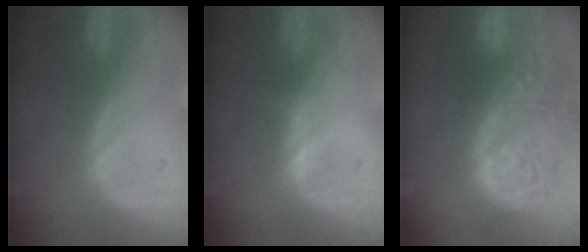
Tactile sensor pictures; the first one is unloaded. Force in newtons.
{"total": 0.6, "press": 0.5, "slide": 0.4}
{"total": 14.9, "press": 12.3, "slide": 8.3}